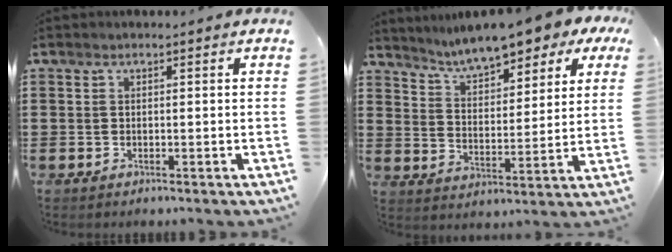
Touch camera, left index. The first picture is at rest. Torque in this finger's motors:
{"motor_torque": [1.54, -0.59, 1.05, 0.21]}